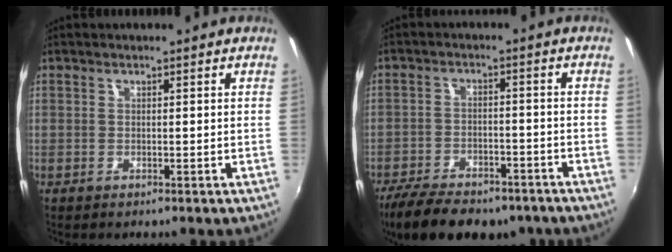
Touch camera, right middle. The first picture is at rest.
{"total": 17.2, "force": [-13.1, 6.8, 8.7], "torque": [-0.186, -0.025, -0.193]}